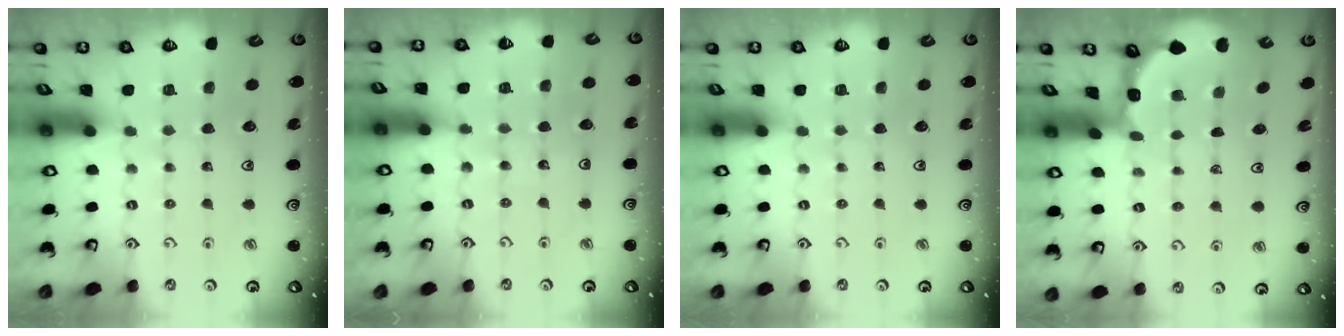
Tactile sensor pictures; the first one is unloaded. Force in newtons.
{"total": 3.6, "press": 3.5, "slide": 1.0}
{"total": 0.0}
{"total": 2.1, "press": 2.1, "slide": 0.2}